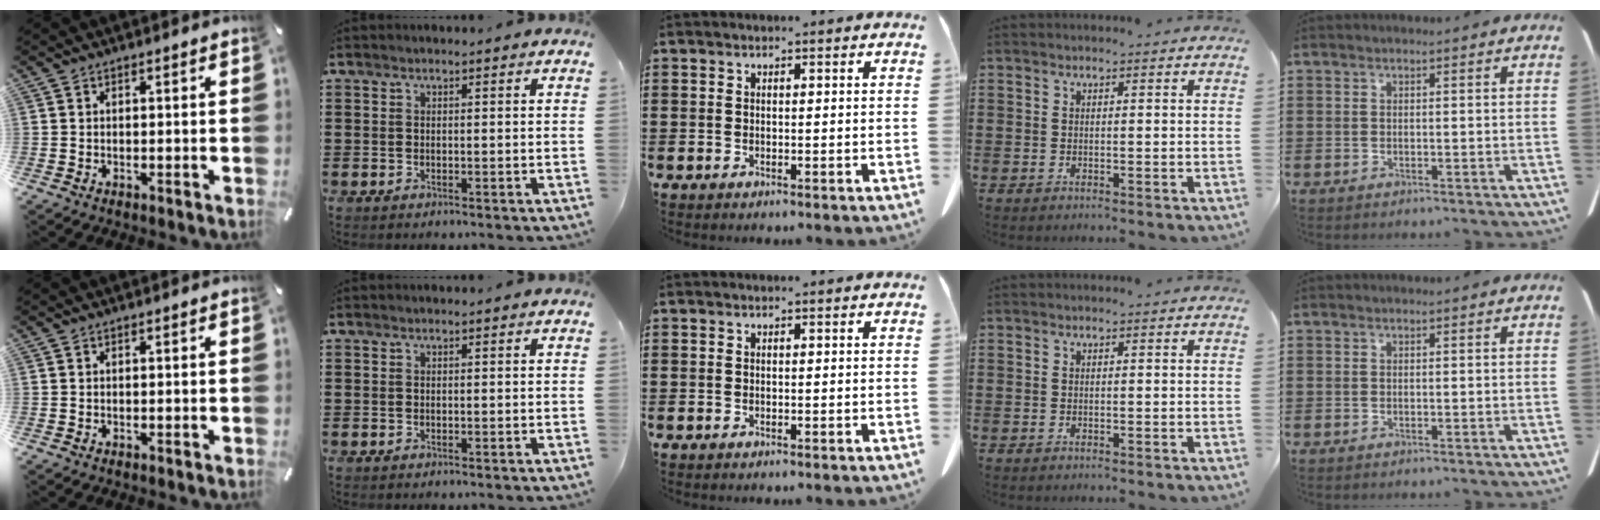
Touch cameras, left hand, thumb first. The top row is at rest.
{}